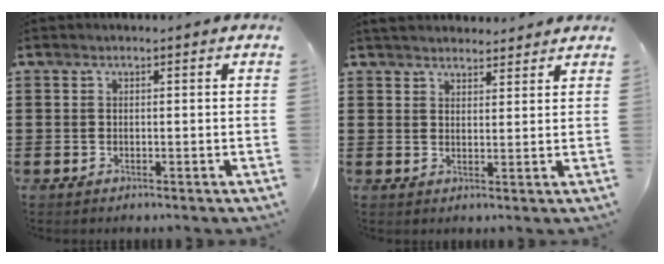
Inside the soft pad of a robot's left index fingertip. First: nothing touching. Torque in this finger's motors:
{"motor_torque": [1.58, -0.56, 0.17, 0.04]}